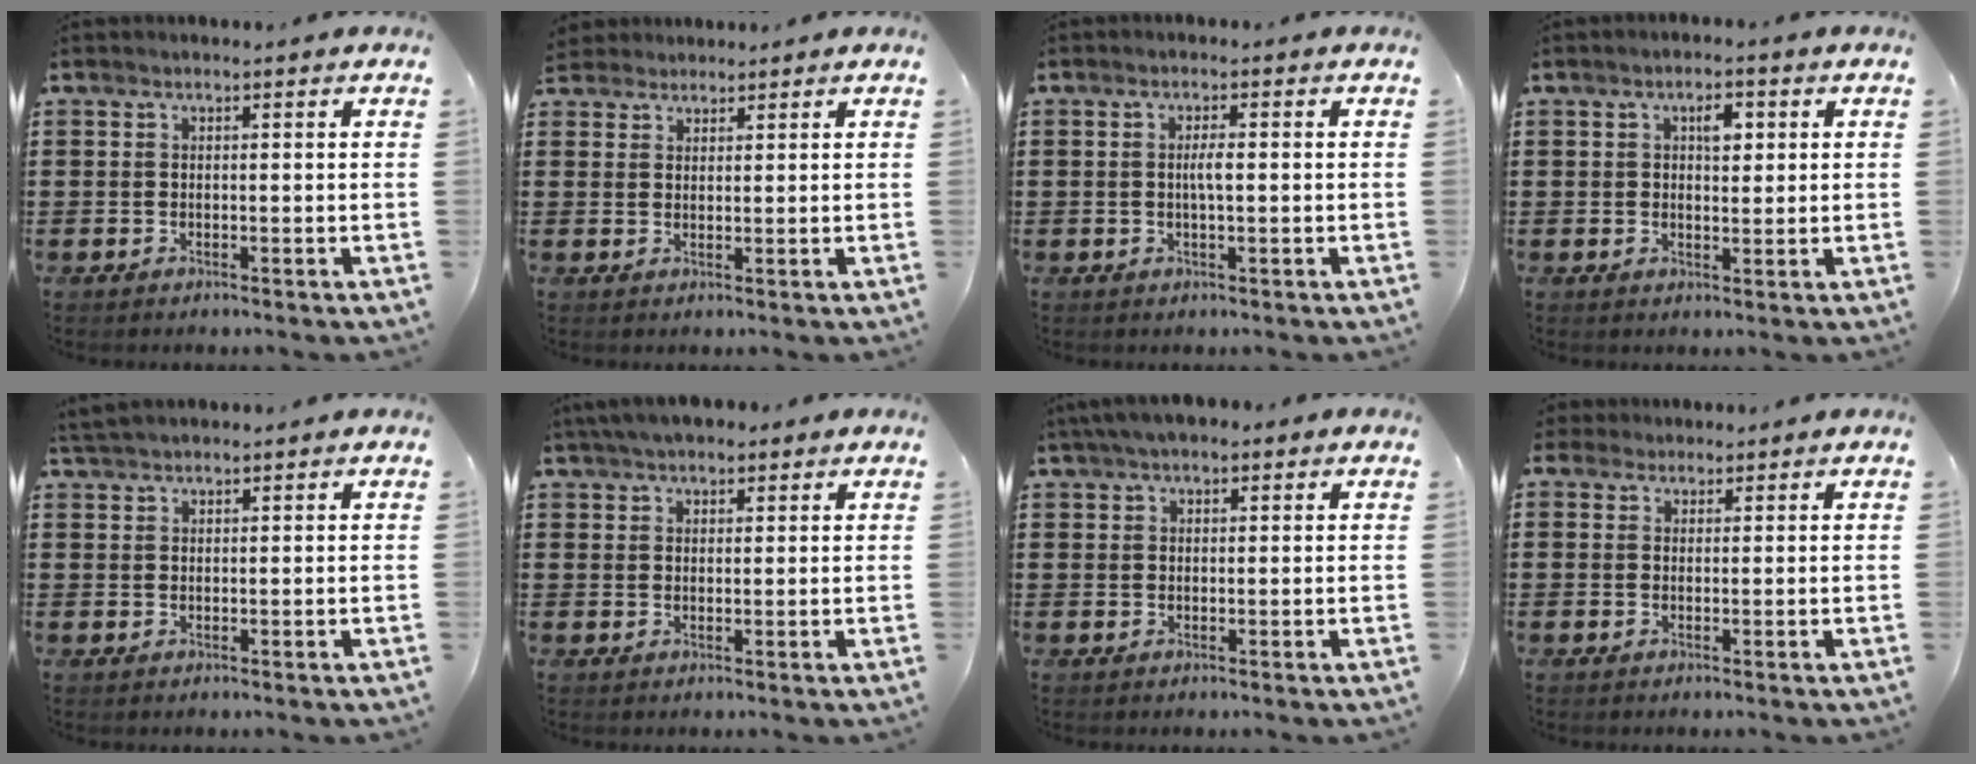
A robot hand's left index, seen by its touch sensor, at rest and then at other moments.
{"total": 2.1, "force": [1.9, 0.9, -0.2], "torque": [-0.004, 0.007, 0.038]}
{"total": 2.4, "force": [0.0, 0.4, 2.3], "torque": [-0.052, -0.003, -0.004]}
{"total": 3.3, "force": [0.9, 1.7, 2.7], "torque": [-0.041, 0.004, 0.010]}
{"total": 2.0, "force": [1.9, 0.3, 0.6], "torque": [-0.016, 0.003, 0.038]}
{"total": 4.0, "force": [3.4, 1.4, 1.6], "torque": [-0.040, 0.002, 0.063]}
{"total": 2.7, "force": [1.9, 1.1, 1.5], "torque": [-0.035, 0.008, 0.035]}
{"total": 1.7, "force": [1.4, 1.0, 0.1], "torque": [-0.007, 0.007, 0.028]}